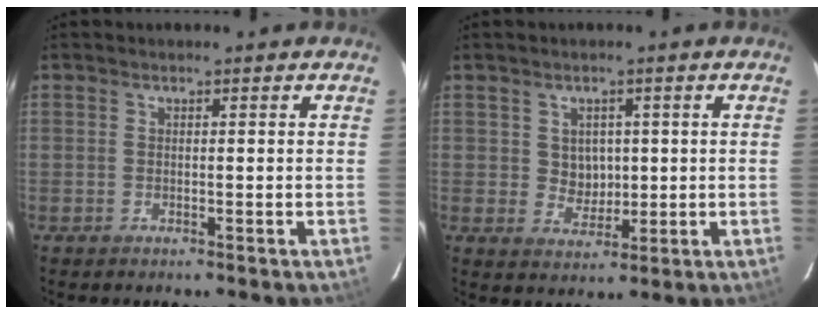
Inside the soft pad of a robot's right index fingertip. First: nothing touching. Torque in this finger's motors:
{"motor_torque": [0.02, 0.08, 0.16, 0.00]}